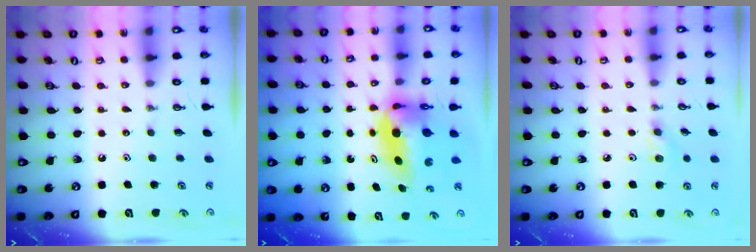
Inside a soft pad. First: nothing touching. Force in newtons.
{"total": 7.4, "press": 7.2, "slide": 1.8}
{"total": 5.5, "press": 5.5, "slide": 0.9}